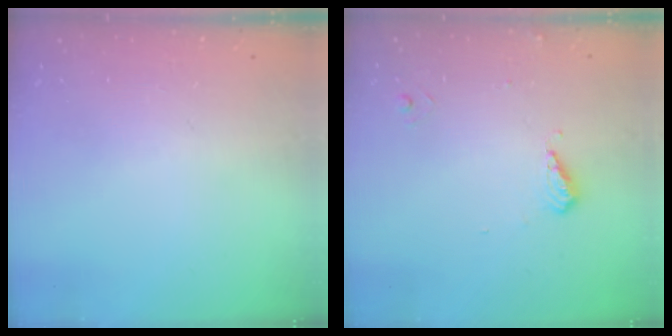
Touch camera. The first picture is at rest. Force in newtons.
{"total": 5.0, "press": 4.9, "slide": 0.6}